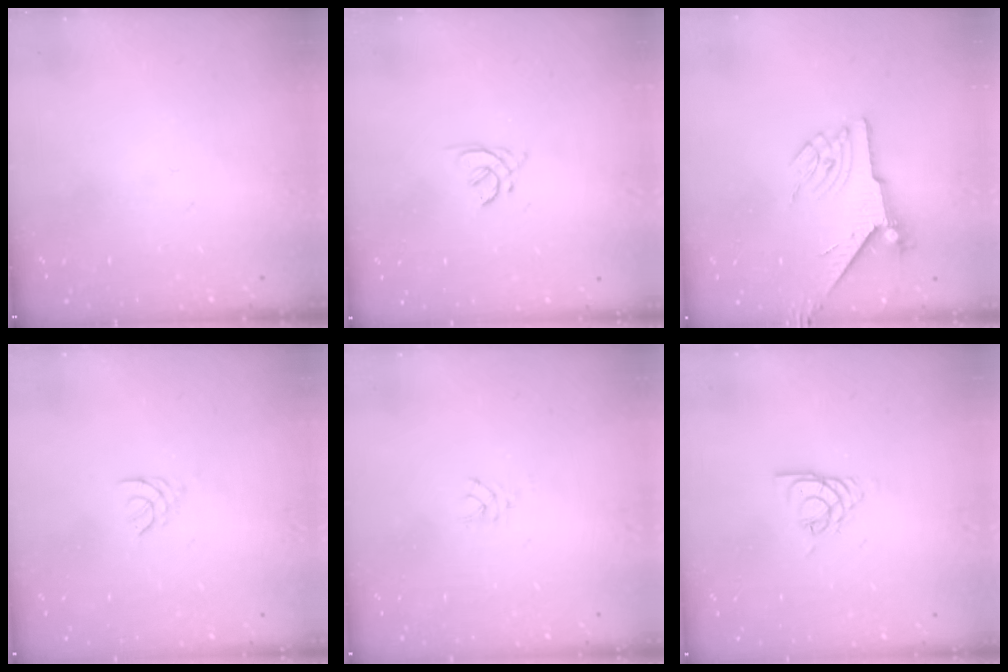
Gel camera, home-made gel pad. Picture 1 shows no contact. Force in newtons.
{"total": 1.8, "press": 1.7, "slide": 0.5}
{"total": 5.8, "press": 5.8, "slide": 0.5}
{"total": 2.1, "press": 2.0, "slide": 0.5}
{"total": 2.7, "press": 2.7, "slide": 0.4}
{"total": 3.7, "press": 3.6, "slide": 0.6}